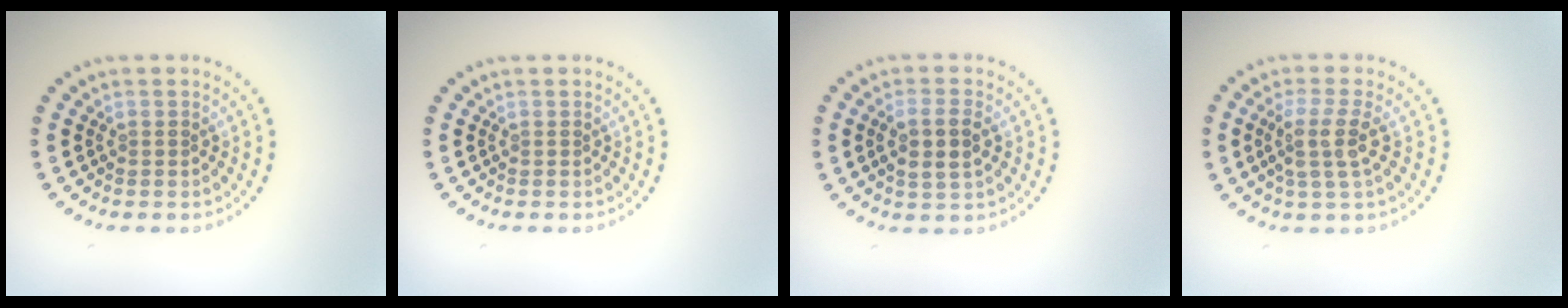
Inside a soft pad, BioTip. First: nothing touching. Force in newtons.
{"total": 0.0}
{"total": 3.0, "press": 2.8, "slide": 0.8}
{"total": 3.2, "press": 2.4, "slide": 2.0}